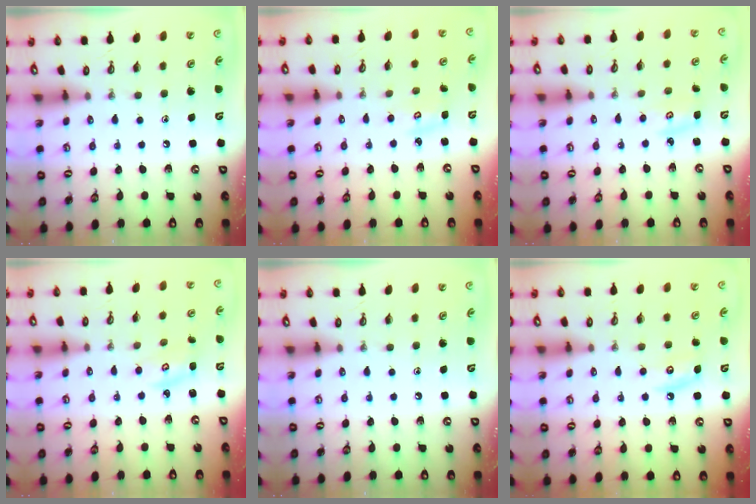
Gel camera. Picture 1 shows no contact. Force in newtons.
{"total": 2.6, "press": 2.6, "slide": 0.1}
{"total": 2.3, "press": 2.3, "slide": 0.2}
{"total": 2.9, "press": 2.9, "slide": 0.4}
{"total": 0.0}
{"total": 6.5, "press": 6.5, "slide": 0.3}